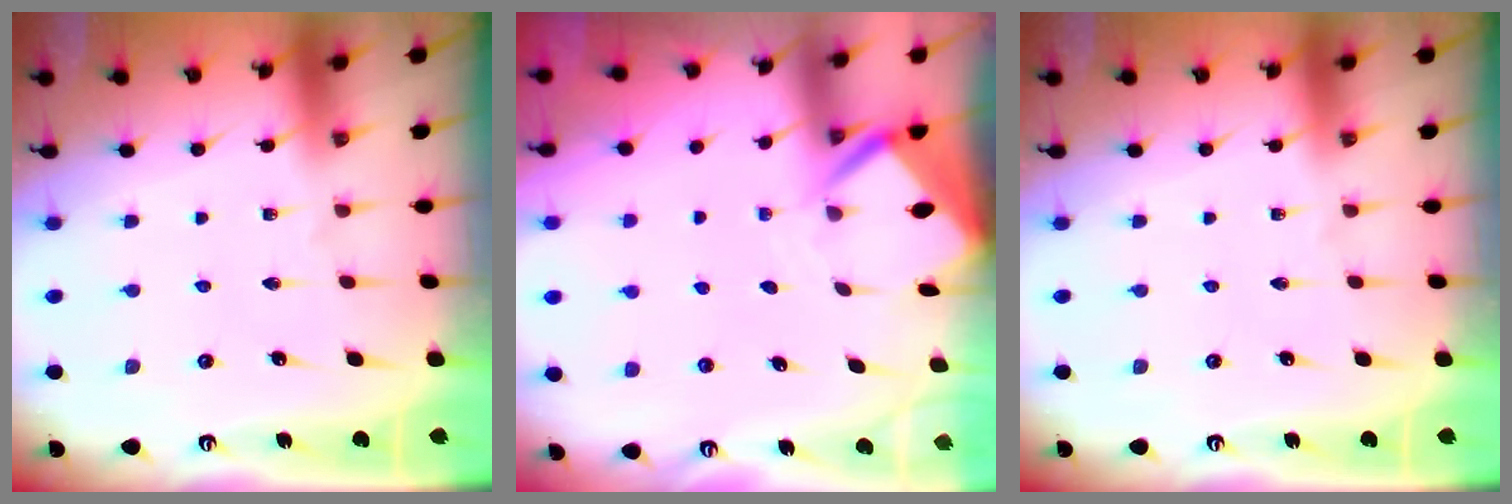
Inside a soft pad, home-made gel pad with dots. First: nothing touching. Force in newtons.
{"total": 3.1, "press": 3.1, "slide": 0.3}
{"total": 0.0}